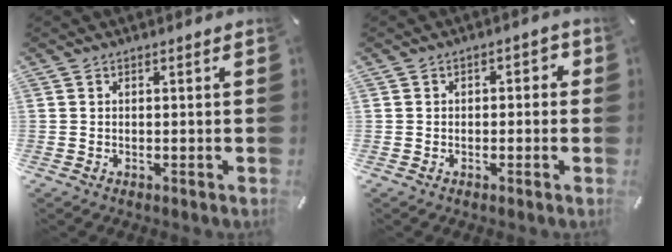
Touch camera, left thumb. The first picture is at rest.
{"total": 2.4, "force": [-1.1, 1.8, 1.2], "torque": [-0.021, 0.015, -0.025]}